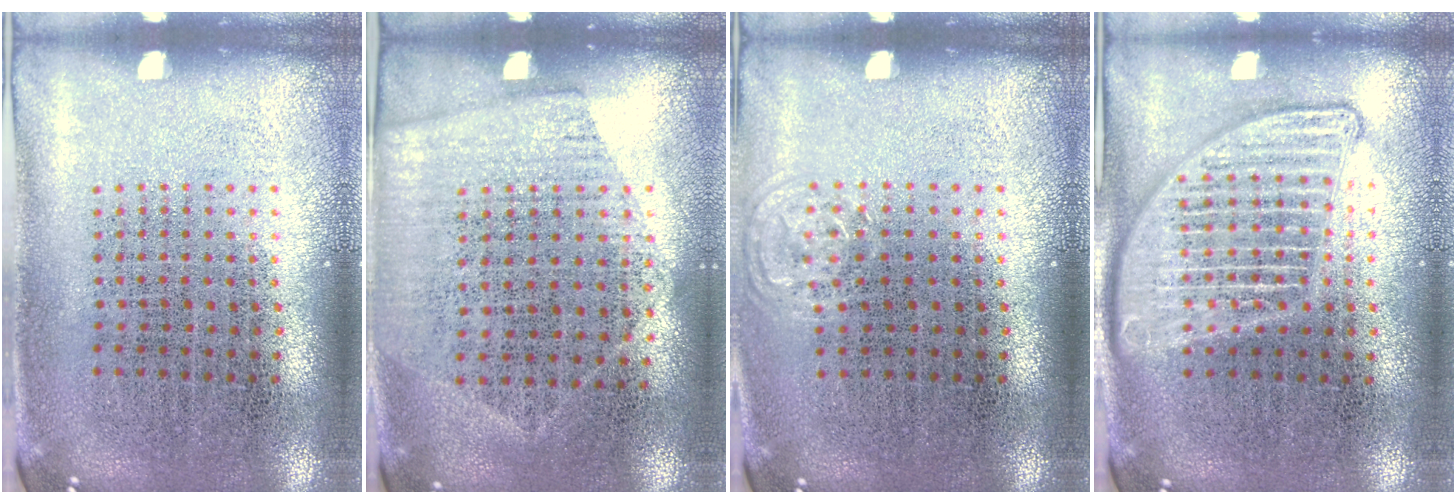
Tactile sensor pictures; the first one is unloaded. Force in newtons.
{"total": 1.4, "press": 1.1, "slide": 0.7}
{"total": 0.6, "press": 0.6, "slide": 0.1}
{"total": 2.8, "press": 2.8, "slide": 0.3}